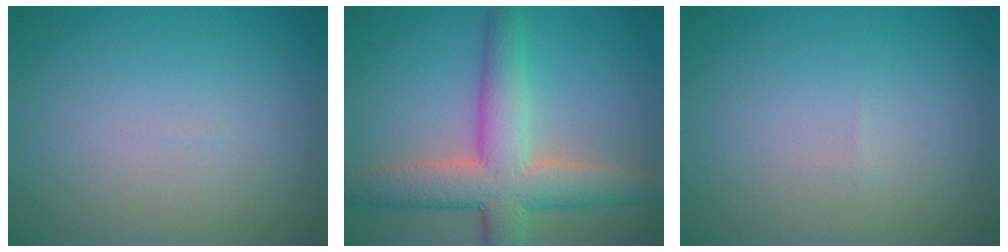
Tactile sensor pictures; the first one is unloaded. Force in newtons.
{"total": 7.4, "press": 7.4, "slide": 0.4}
{"total": 0.0}